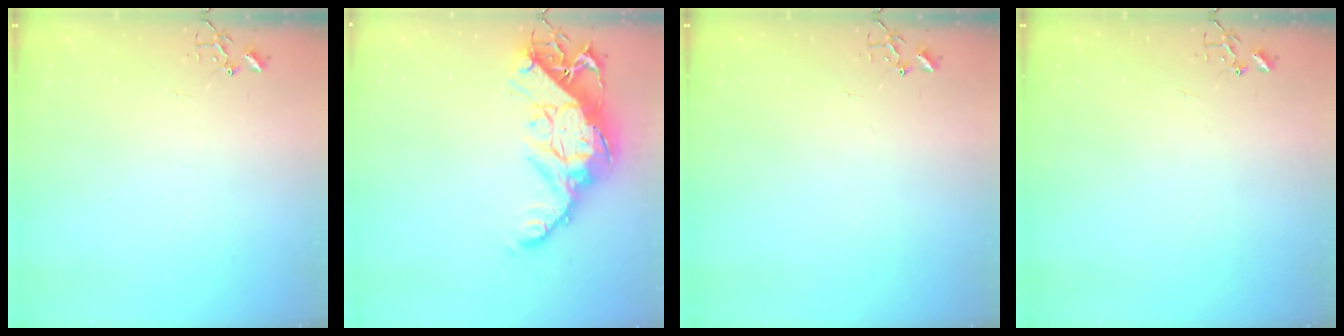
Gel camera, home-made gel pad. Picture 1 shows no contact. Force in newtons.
{"total": 17.2, "press": 17.1, "slide": 1.6}
{"total": 0.0}
{"total": 0.0}